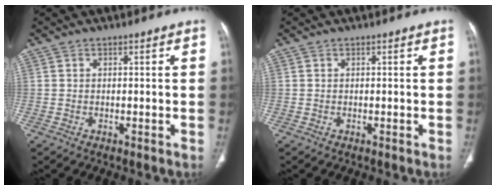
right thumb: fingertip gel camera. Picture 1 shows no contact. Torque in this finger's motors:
{"motor_torque": [0.00, 0.00, 0.00, 0.00, 0.00]}